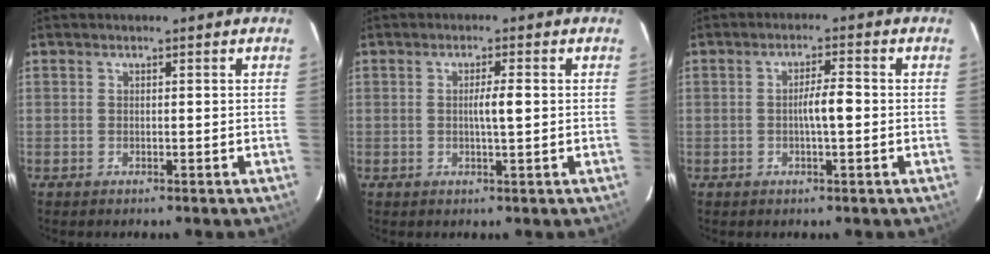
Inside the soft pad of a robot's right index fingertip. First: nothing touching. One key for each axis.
{"total": 2.6, "fx": 0.1, "fy": 0.0, "fz": 2.6, "tx": -0.046, "ty": 0.001, "tz": 0.002}
{"total": 3.5, "fx": -0.4, "fy": 0.4, "fz": 3.4, "tx": -0.057, "ty": 0.005, "tz": -0.007}